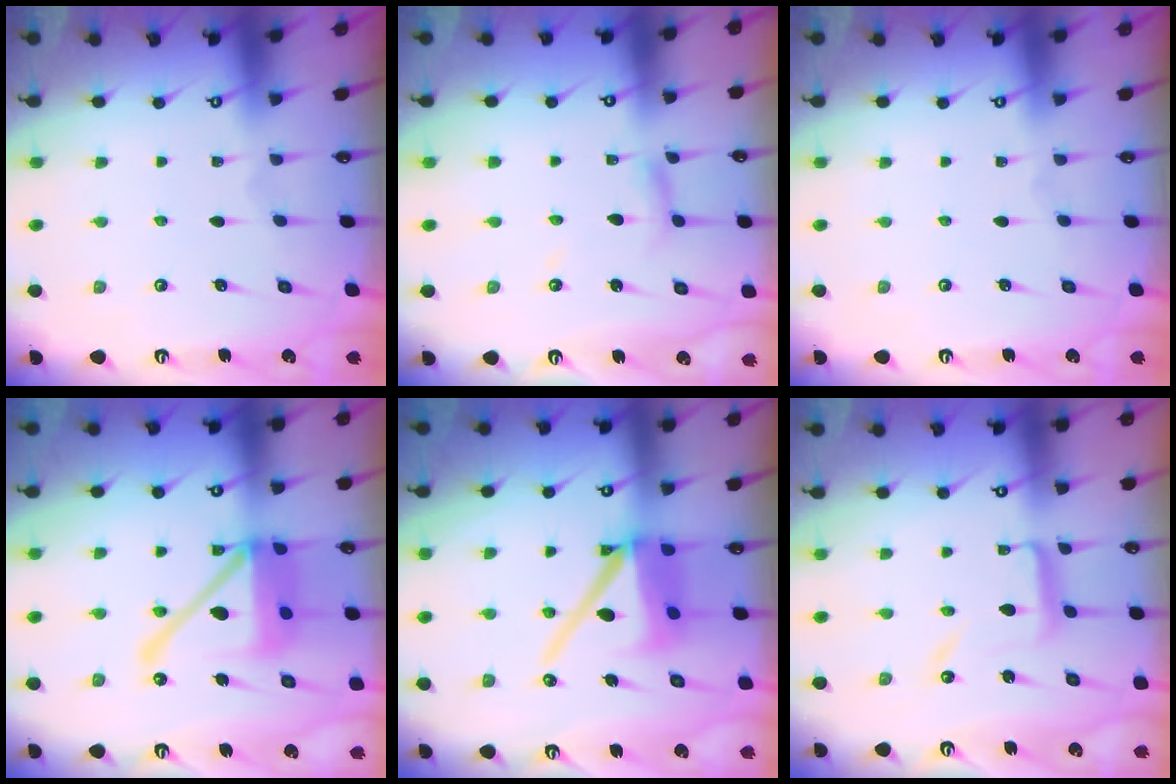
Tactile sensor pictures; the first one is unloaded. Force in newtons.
{"total": 6.0, "press": 6.0, "slide": 0.5}
{"total": 0.0}
{"total": 18.6, "press": 18.4, "slide": 2.5}
{"total": 13.7, "press": 13.6, "slide": 1.9}
{"total": 11.1, "press": 11.0, "slide": 0.9}